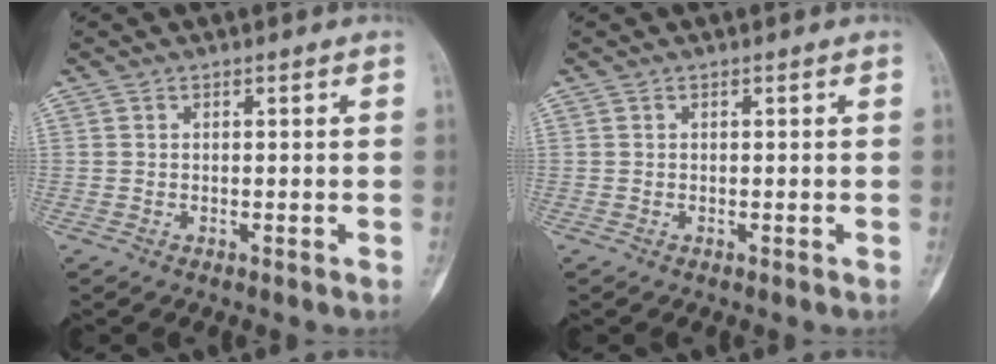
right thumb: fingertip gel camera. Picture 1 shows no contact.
{"total": 0.0}